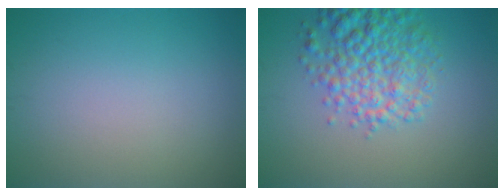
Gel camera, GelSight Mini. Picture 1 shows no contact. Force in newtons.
{"total": 5.7, "press": 5.7, "slide": 0.3}